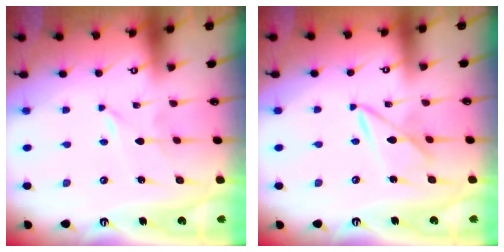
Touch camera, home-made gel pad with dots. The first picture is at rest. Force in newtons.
{"total": 7.2, "press": 7.1, "slide": 0.4}